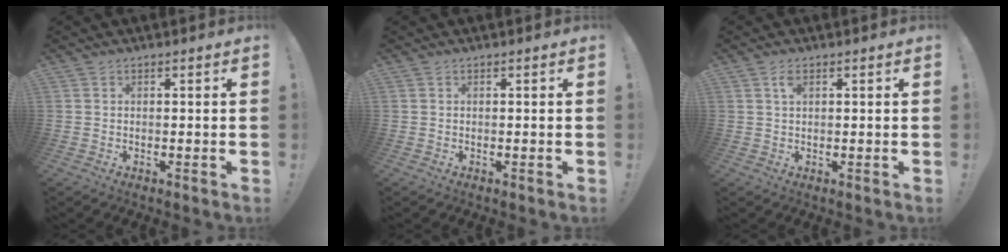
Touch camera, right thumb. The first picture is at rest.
{"total": 0.0}
{"total": 2.3, "force": [0.9, 1.1, 1.8], "torque": [-0.032, 0.000, 0.015]}